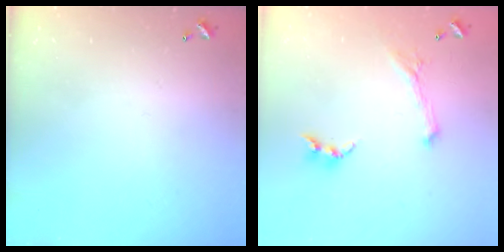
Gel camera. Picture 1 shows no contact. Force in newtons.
{"total": 1.6, "press": 1.5, "slide": 0.4}